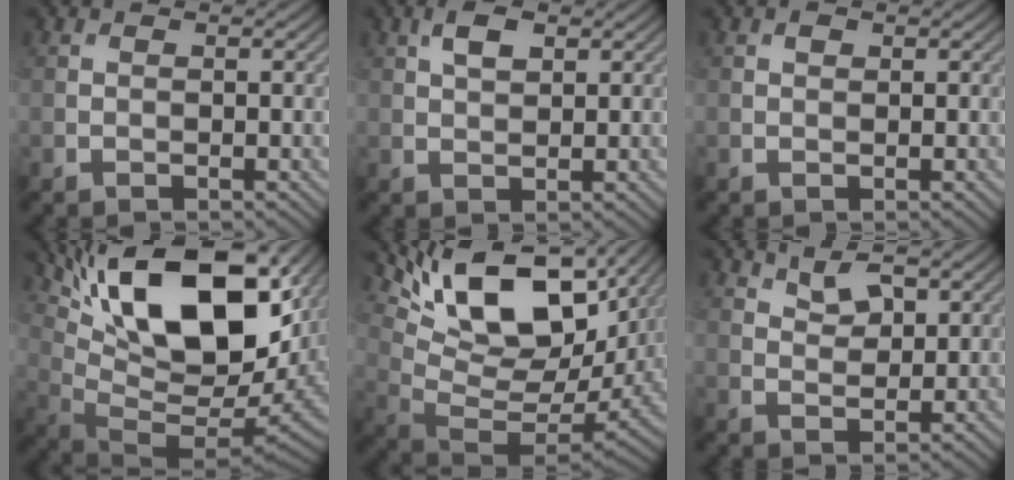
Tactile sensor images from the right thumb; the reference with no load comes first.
{"total": 3.1, "force": [1.5, 1.6, 2.3], "torque": [-0.047, 0.004, 0.028]}
{"total": 0.7, "force": [0.4, 0.4, 0.3], "torque": [-0.004, -0.003, 0.006]}
{"total": 20.3, "force": [8.2, 8.4, 16.6], "torque": [-0.277, 0.026, 0.141]}
{"total": 18.0, "force": [7.5, 8.5, 14.0], "torque": [-0.257, 0.021, 0.130]}
{"total": 3.8, "force": [2.6, 1.6, 2.3], "torque": [-0.045, -0.004, 0.057]}